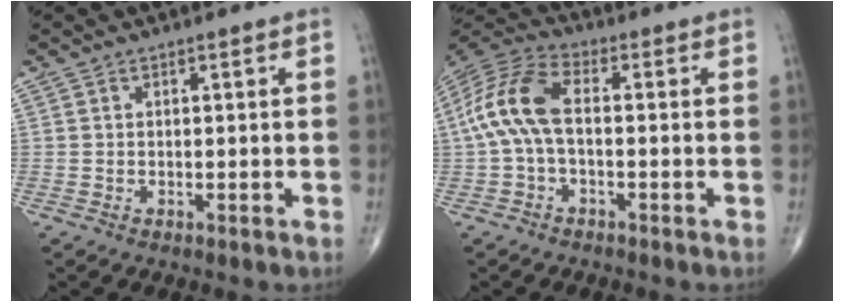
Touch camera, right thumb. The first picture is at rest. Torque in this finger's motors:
{"motor_torque": [1.00, 1.17, 1.10, -0.25, 0.14]}